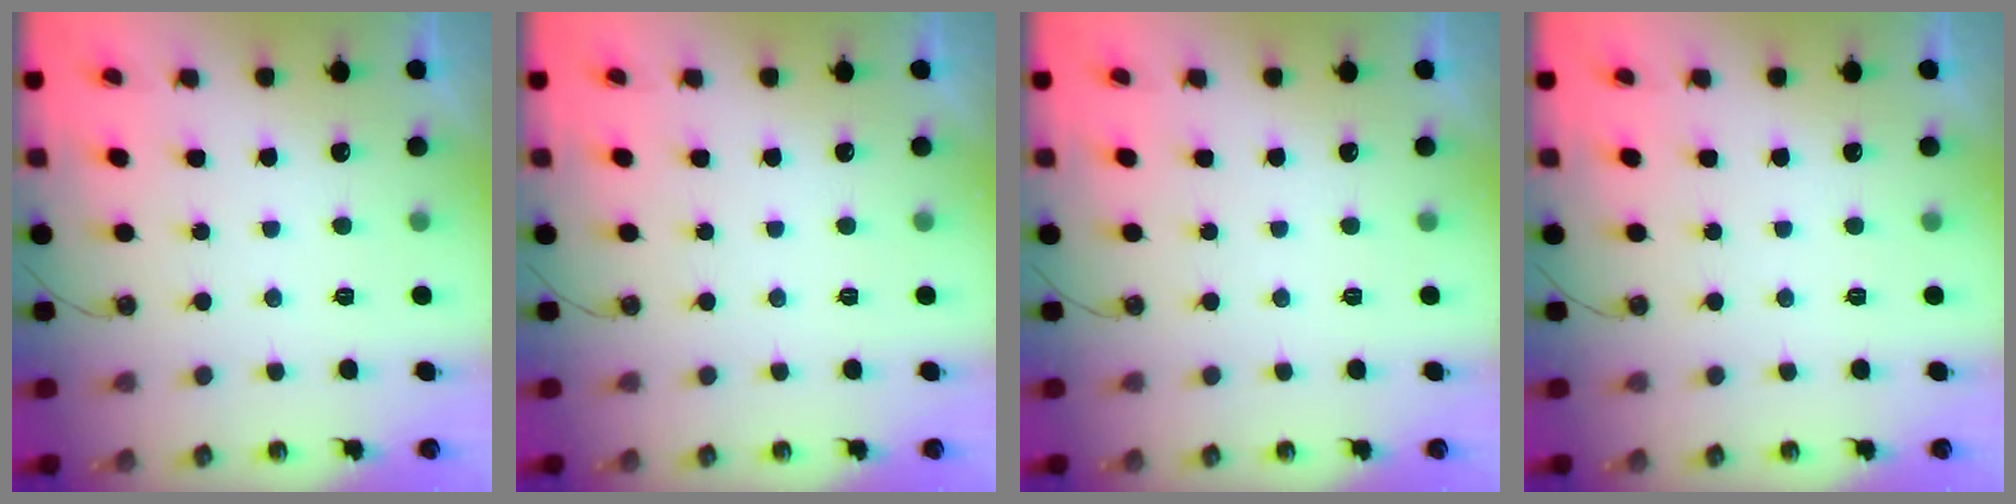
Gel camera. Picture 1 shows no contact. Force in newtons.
{"total": 0.0}
{"total": 0.0}
{"total": 0.0}